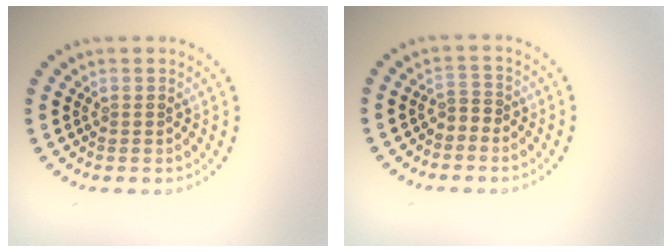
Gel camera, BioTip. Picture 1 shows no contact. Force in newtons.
{"total": 1.0, "press": 0.8, "slide": 0.7}